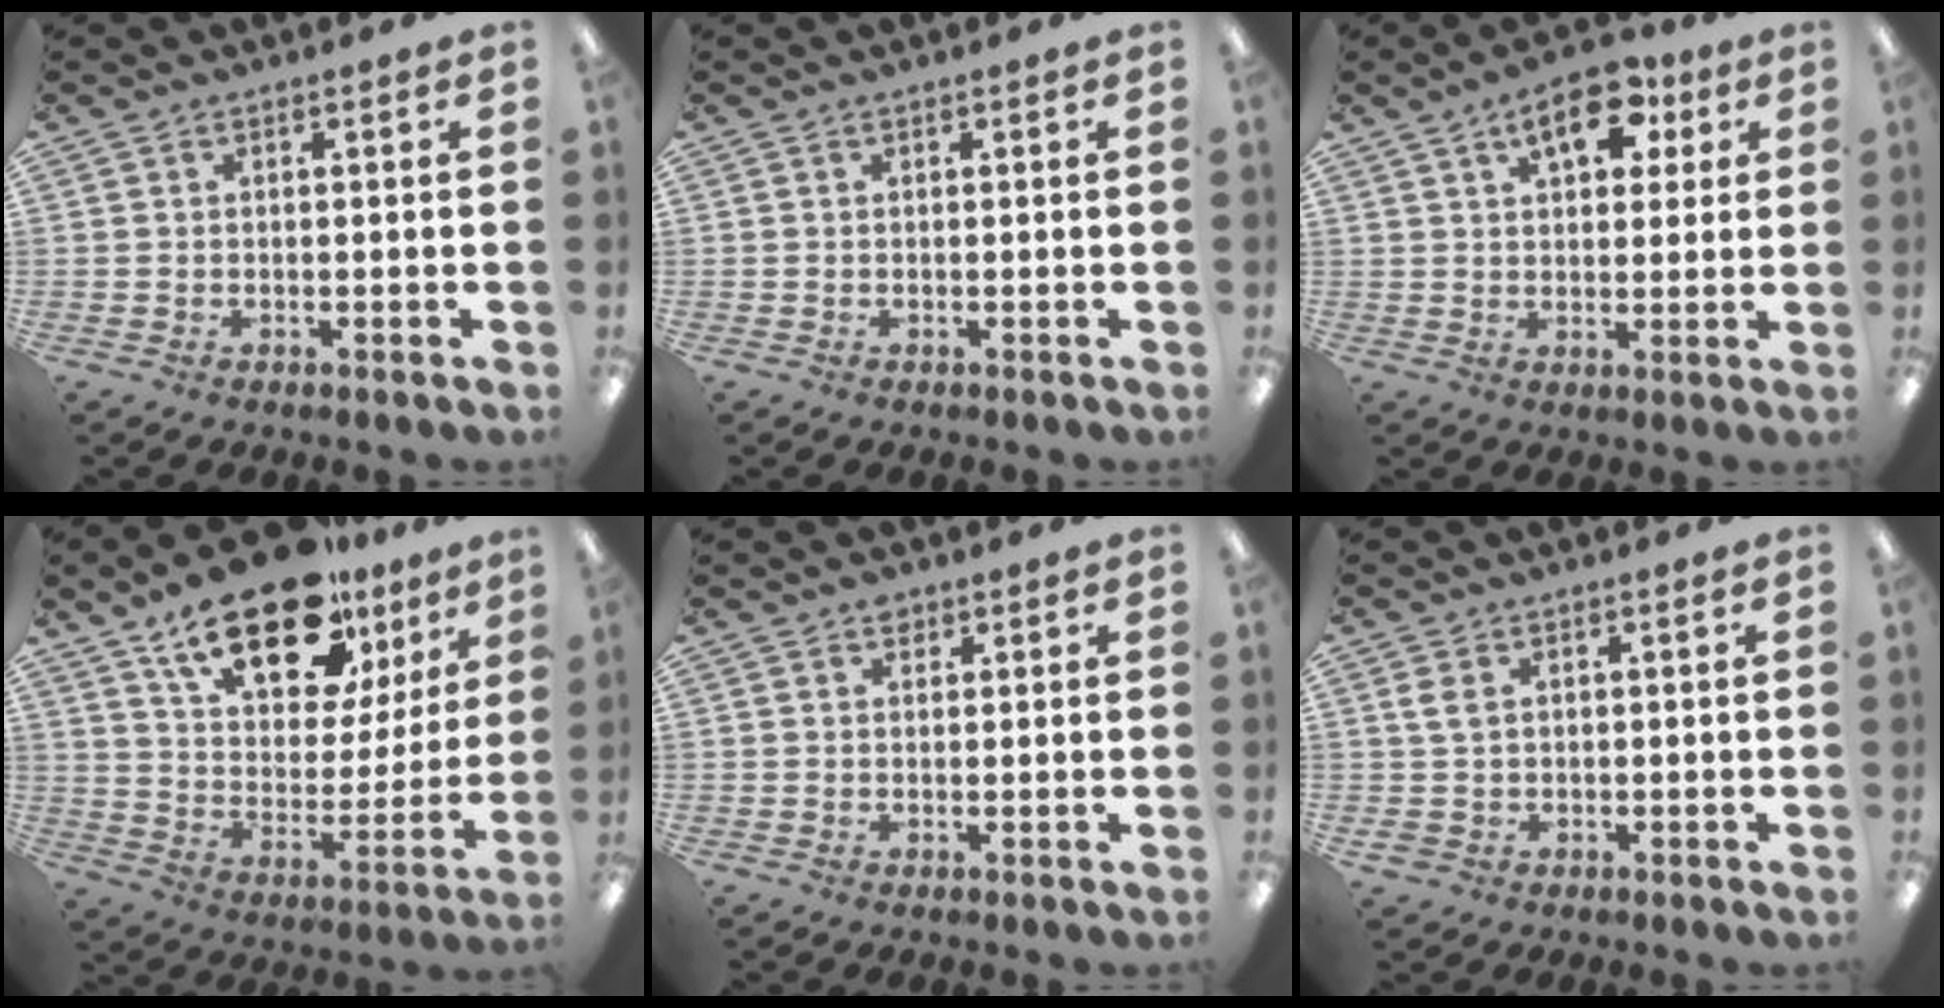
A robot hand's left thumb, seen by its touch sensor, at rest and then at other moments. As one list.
[{"total": 0.0}, {"total": 11.1, "force": [5.3, 6.1, 7.7], "torque": [-0.094, -0.016, 0.088]}, {"total": 22.1, "force": [15.3, 9.9, 12.5], "torque": [-0.204, -0.084, 0.265]}, {"total": 1.5, "force": [1.0, 1.1, 0.5], "torque": [-0.003, 0.000, 0.015]}, {"total": 3.7, "force": [0.7, 2.8, 2.3], "torque": [-0.054, 0.005, 0.010]}]